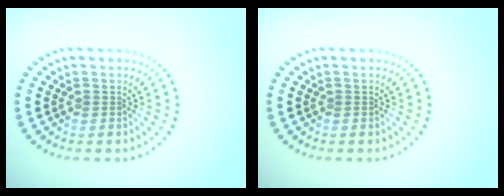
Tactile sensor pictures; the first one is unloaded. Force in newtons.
{"total": 0.0}